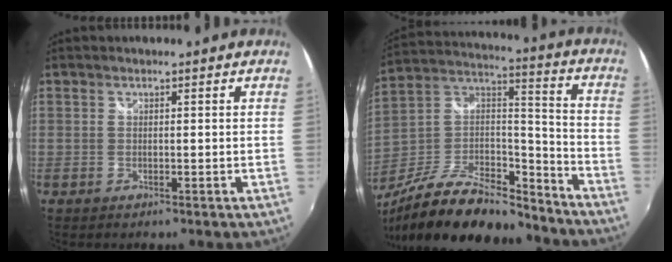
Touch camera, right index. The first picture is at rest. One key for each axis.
{"total": 24.8, "fx": -18.6, "fy": 8.8, "fz": 13.8, "tx": -0.265, "ty": 0.007, "tz": -0.304}